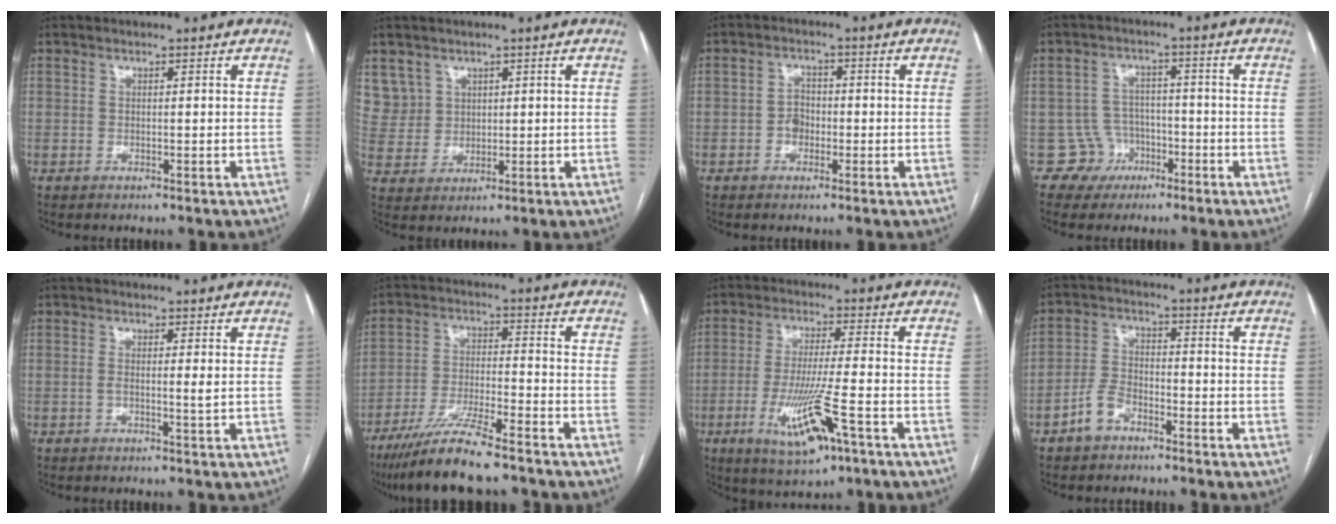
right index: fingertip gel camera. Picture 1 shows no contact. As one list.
[{"total": 5.9, "force": [3.3, 4.9, 0.1], "torque": [0.001, 0.009, 0.075]}, {"total": 2.5, "force": [-0.7, 2.1, 1.3], "torque": [-0.016, 0.008, -0.013]}, {"total": 4.9, "force": [-2.3, 4.2, -0.7], "torque": [0.020, 0.017, -0.036]}, {"total": 1.8, "force": [0.0, -0.1, 1.8], "torque": [-0.034, 0.000, -0.002]}, {"total": 10.9, "force": [-8.7, 0.3, 6.5], "torque": [-0.119, -0.031, -0.155]}, {"total": 11.2, "force": [-4.8, 1.1, 10.1], "torque": [-0.194, -0.024, -0.081]}, {"total": 5.1, "force": [-3.3, 2.9, 2.6], "torque": [-0.061, 0.013, -0.063]}]